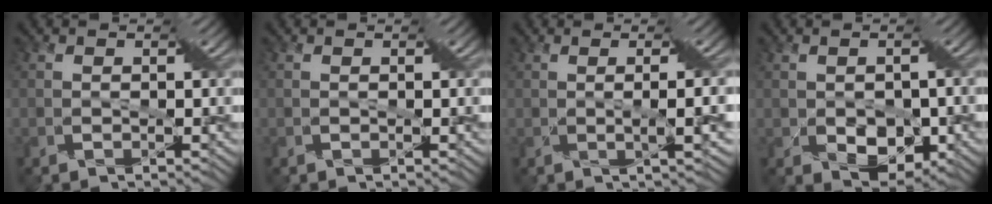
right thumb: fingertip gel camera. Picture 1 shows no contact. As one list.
[{"total": 0.0}, {"total": 2.5, "force": [0.4, -1.4, 2.1], "torque": [-0.051, -0.004, 0.017]}, {"total": 4.2, "force": [-1.1, 2.5, 3.2], "torque": [-0.071, -0.022, -0.002]}]